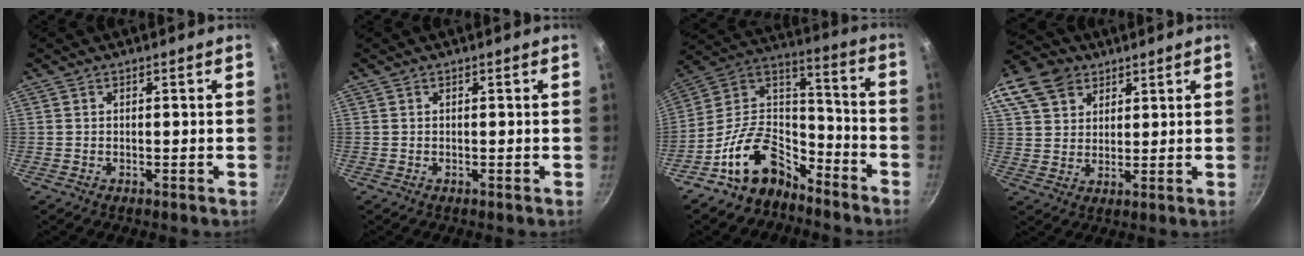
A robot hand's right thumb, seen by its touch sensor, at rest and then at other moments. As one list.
[{"total": 0.0}, {"total": 16.3, "force": [-10.9, 9.6, 7.4], "torque": [-0.103, 0.113, -0.206]}, {"total": 17.7, "force": [9.7, 12.6, 7.7], "torque": [-0.180, 0.025, 0.181]}]